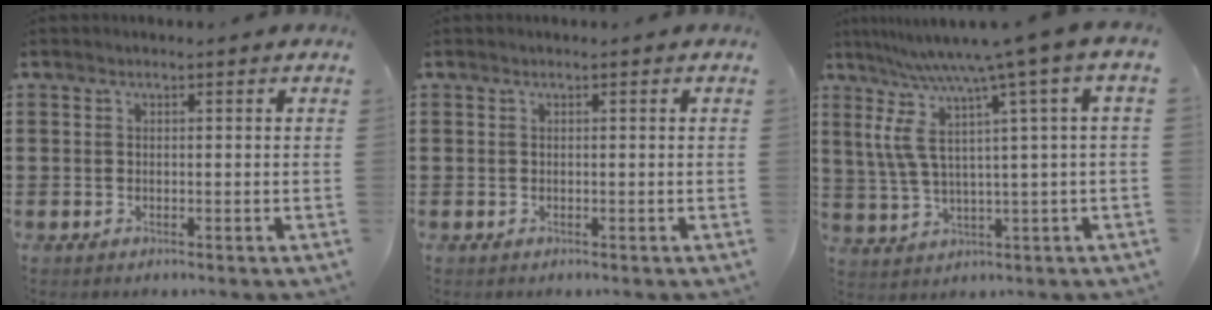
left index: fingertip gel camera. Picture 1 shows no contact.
{"total": 0.0}
{"total": 9.2, "force": [4.1, 0.0, 8.3], "torque": [-0.194, -0.037, 0.053]}